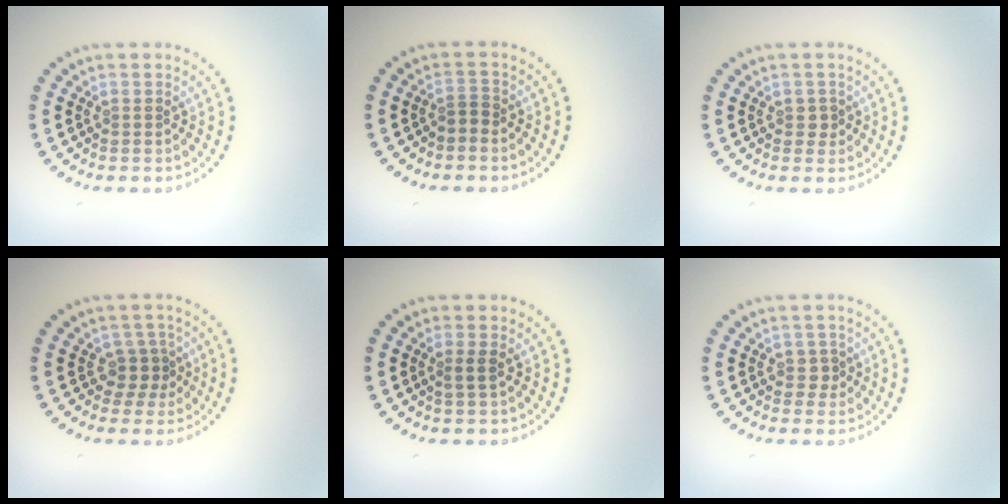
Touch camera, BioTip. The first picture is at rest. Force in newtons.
{"total": 1.3, "press": 0.9, "slide": 0.9}
{"total": 0.9, "press": 0.9, "slide": 0.3}
{"total": 2.2, "press": 1.6, "slide": 1.4}
{"total": 1.3, "press": 0.9, "slide": 0.9}
{"total": 1.0, "press": 0.9, "slide": 0.4}